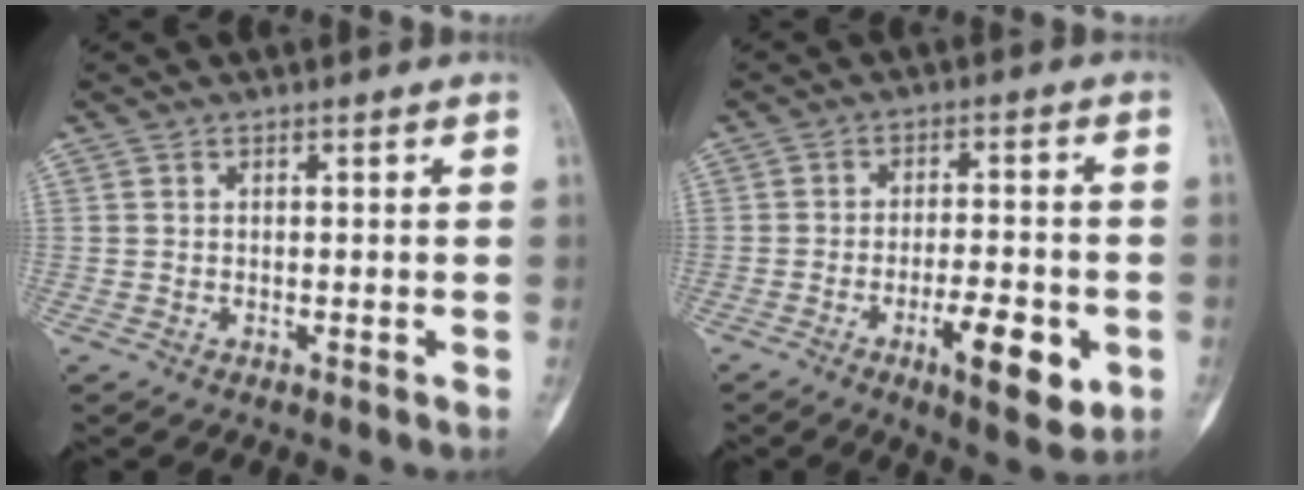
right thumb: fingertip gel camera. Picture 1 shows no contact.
{"total": 10.4, "force": [-3.9, 3.4, 9.0], "torque": [-0.134, 0.009, -0.056]}